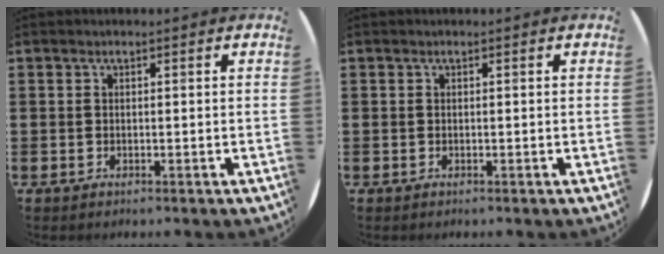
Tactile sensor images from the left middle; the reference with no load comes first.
{"total": 0.0}